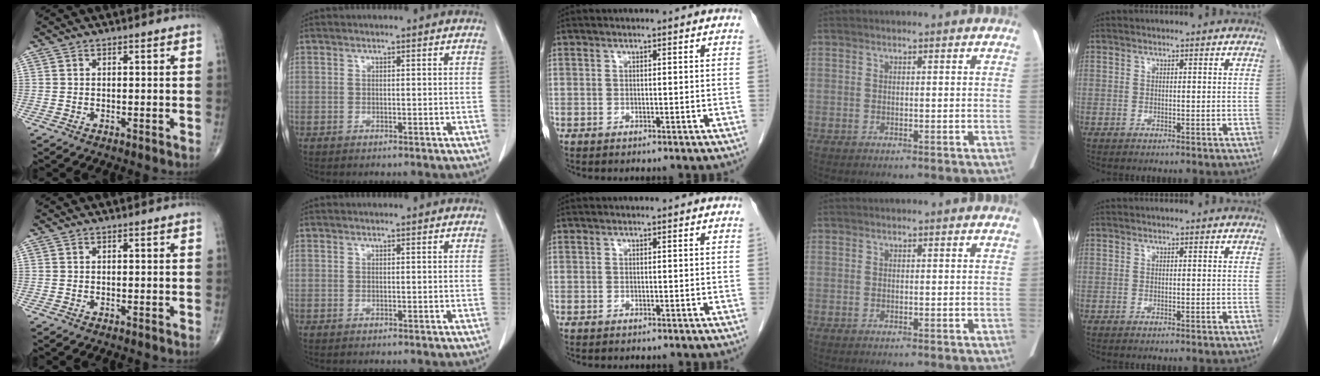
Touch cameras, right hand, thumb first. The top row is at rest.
{}